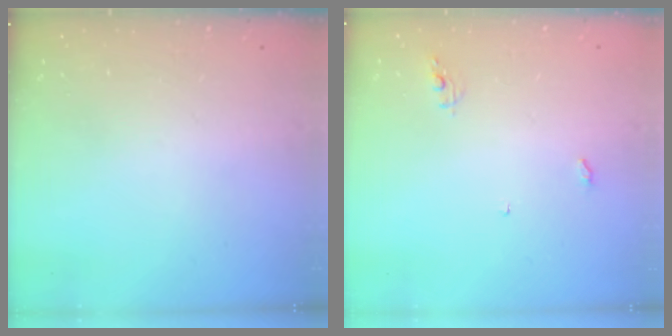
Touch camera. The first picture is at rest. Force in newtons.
{"total": 4.1, "press": 4.1, "slide": 0.3}